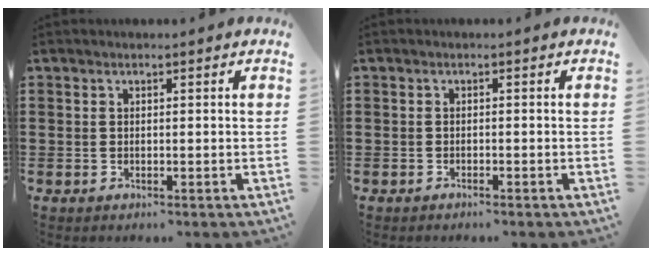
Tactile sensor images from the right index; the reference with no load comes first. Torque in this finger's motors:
{"motor_torque": [1.10, 1.04, -0.24, -0.04]}